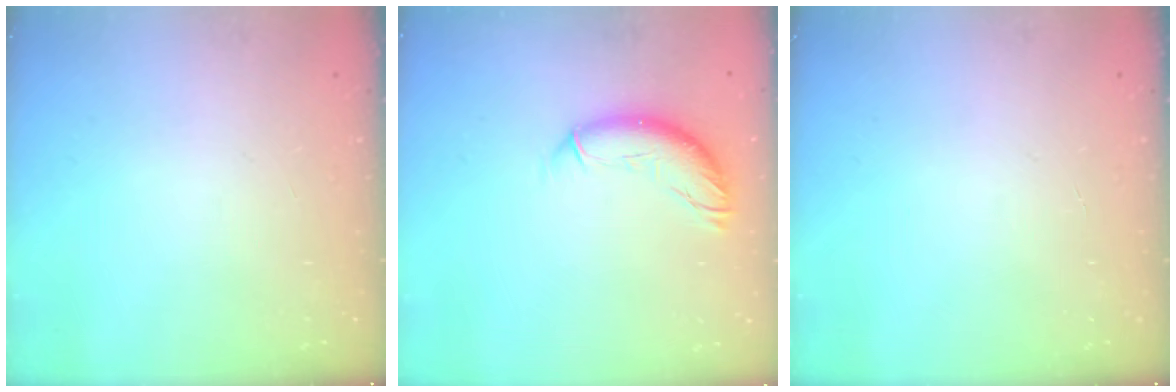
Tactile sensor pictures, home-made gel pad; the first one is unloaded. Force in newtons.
{"total": 10.9, "press": 10.6, "slide": 2.2}
{"total": 0.0}